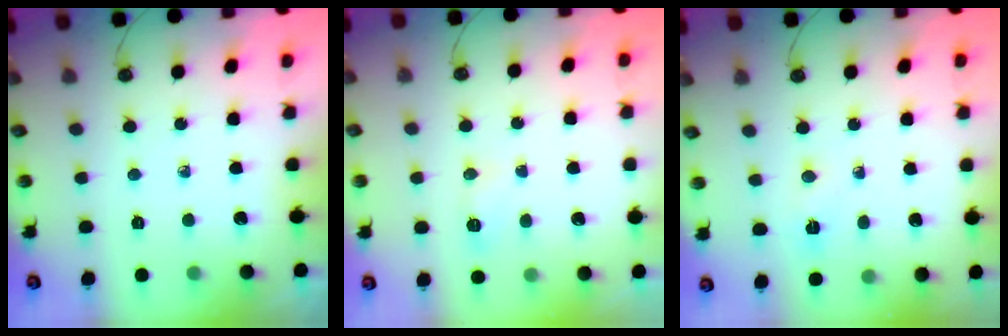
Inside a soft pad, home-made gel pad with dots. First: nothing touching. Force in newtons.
{"total": 6.5, "press": 6.5, "slide": 0.7}
{"total": 3.0, "press": 1.8, "slide": 2.4}